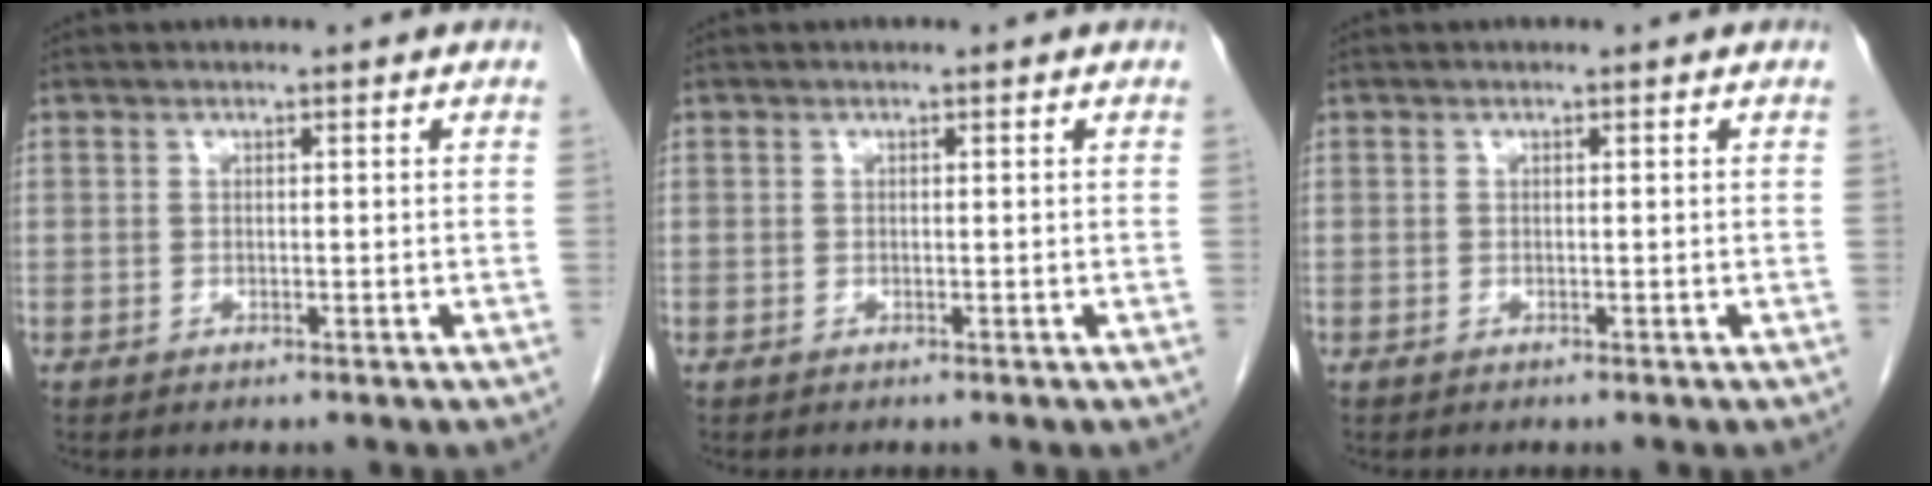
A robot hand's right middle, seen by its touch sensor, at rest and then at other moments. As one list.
[{"total": 0.0}, {"total": 0.0}]